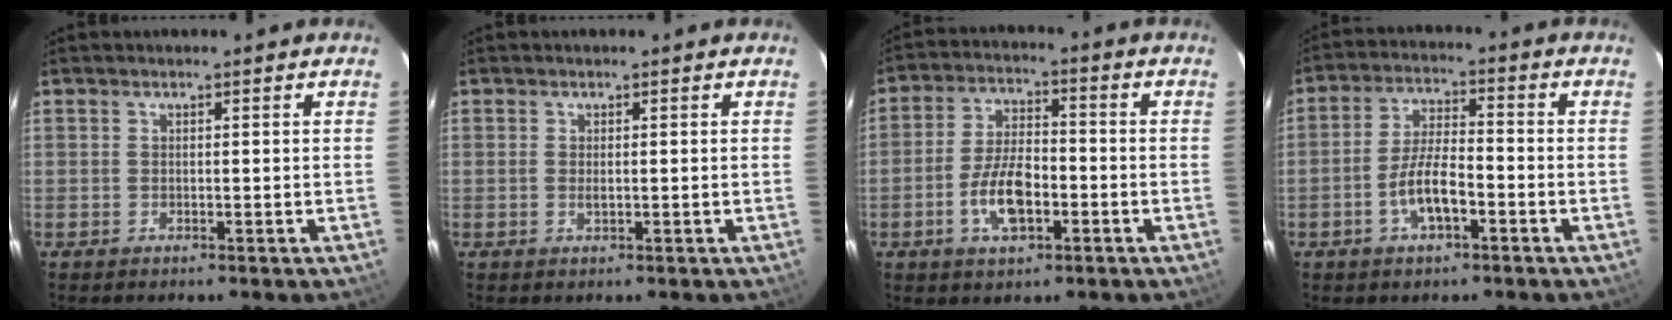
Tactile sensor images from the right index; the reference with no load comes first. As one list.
[{"total": 1.1, "force": [-0.1, 0.4, 1.0], "torque": [-0.020, -0.001, -0.002]}, {"total": 9.4, "force": [-3.4, 4.3, 7.6], "torque": [-0.156, 0.005, -0.060]}, {"total": 7.6, "force": [-3.3, 2.4, 6.4], "torque": [-0.131, 0.006, -0.059]}]